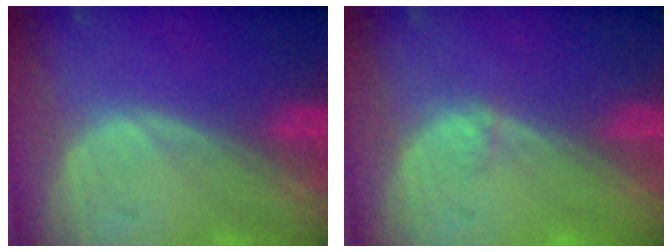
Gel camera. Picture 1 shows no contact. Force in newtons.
{"total": 0.5, "press": 0.5, "slide": 0.2}